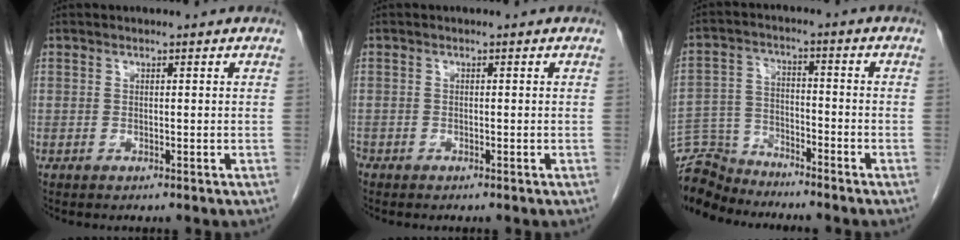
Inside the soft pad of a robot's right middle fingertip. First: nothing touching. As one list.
[{"total": 0.8, "force": [-0.7, 0.4, 0.1], "torque": [-0.006, 0.000, -0.014]}, {"total": 9.1, "force": [-9.0, 1.3, -0.1], "torque": [-0.006, 0.008, -0.174]}]